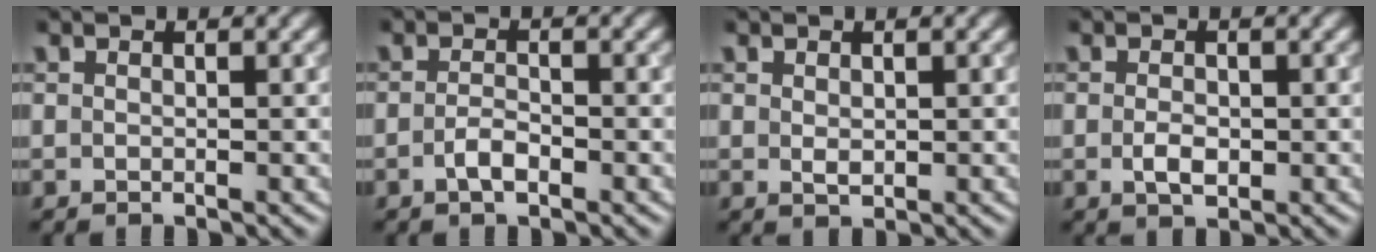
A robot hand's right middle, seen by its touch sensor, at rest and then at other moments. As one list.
[{"total": 1.7, "force": [-0.8, 0.6, 1.3], "torque": [-0.029, -0.001, -0.018]}, {"total": 1.0, "force": [0.2, 0.7, 0.8], "torque": [-0.015, -0.003, 0.008]}, {"total": 1.8, "force": [-0.3, 1.1, 1.4], "torque": [-0.029, -0.003, -0.005]}]